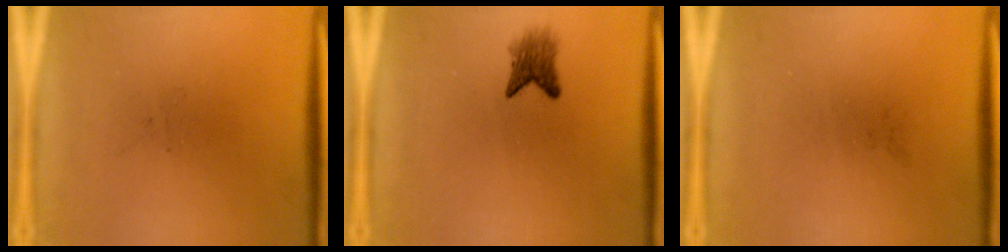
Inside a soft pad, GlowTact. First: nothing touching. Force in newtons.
{"total": 2.9}
{"total": 0.0}